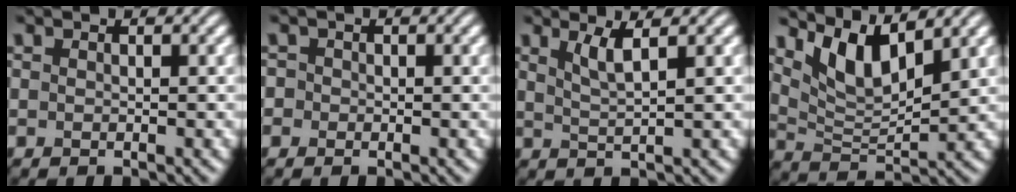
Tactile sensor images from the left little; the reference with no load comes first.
{"total": 1.0, "force": [-0.1, 1.0, 0.1], "torque": [0.004, 0.000, -0.012]}
{"total": 2.3, "force": [1.2, 0.4, 1.9], "torque": [-0.035, -0.002, 0.024]}
{"total": 5.9, "force": [3.8, 2.0, 4.1], "torque": [-0.087, -0.007, 0.072]}